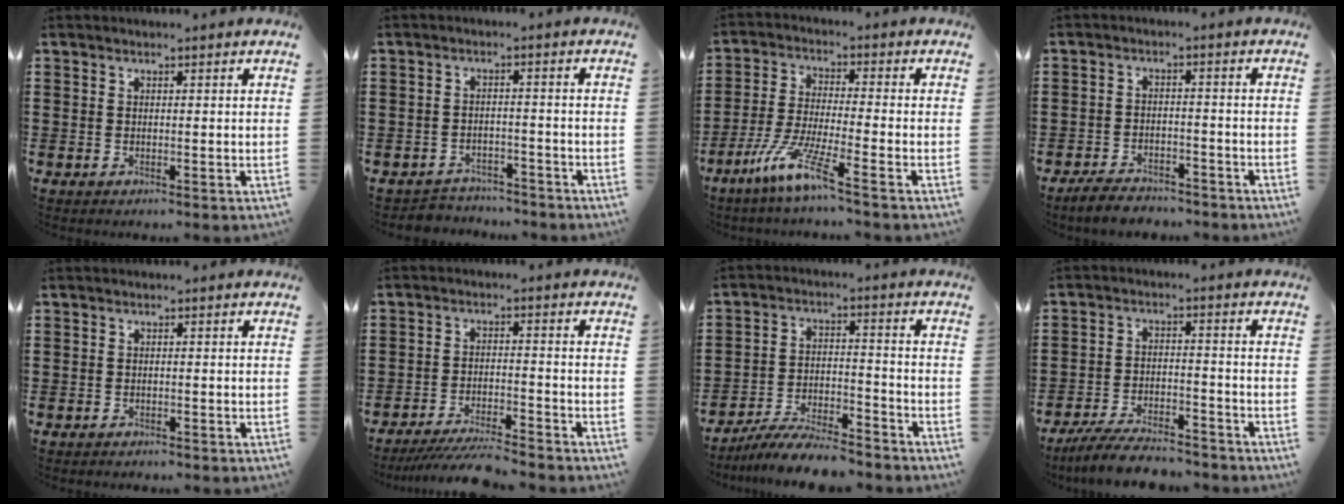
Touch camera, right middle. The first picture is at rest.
{"total": 2.8, "force": [-2.8, 0.5, -0.2], "torque": [-0.007, -0.002, -0.061]}
{"total": 8.3, "force": [-5.6, 0.3, 6.2], "torque": [-0.140, -0.017, -0.108]}
{"total": 3.7, "force": [-3.6, 0.7, 0.4], "torque": [-0.012, 0.005, -0.074]}
{"total": 0.6, "force": [-0.6, 0.1, 0.0], "torque": [-0.001, 0.000, -0.013]}
{"total": 5.6, "force": [-5.2, 0.1, 1.9], "torque": [-0.045, -0.013, -0.103]}
{"total": 7.6, "force": [-7.2, 0.6, 2.5], "torque": [-0.044, 0.006, -0.136]}
{"total": 6.6, "force": [-6.0, 0.7, 2.4], "torque": [-0.056, -0.003, -0.116]}